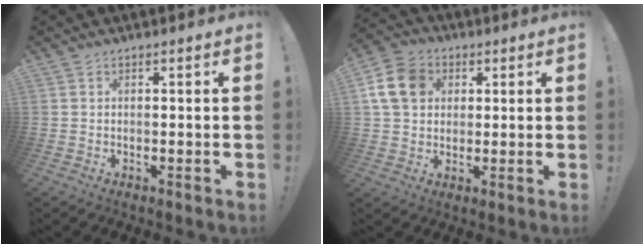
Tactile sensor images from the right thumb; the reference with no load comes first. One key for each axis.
{"total": 12.8, "fx": 3.6, "fy": 10.3, "fz": 6.6, "tx": -0.114, "ty": 0.001, "tz": 0.078}